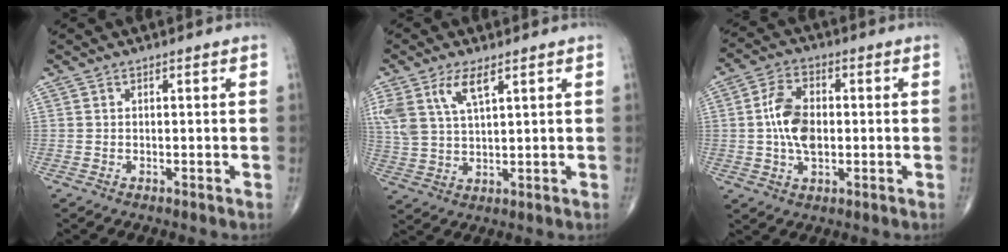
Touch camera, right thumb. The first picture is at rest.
{"total": 8.6, "force": [4.5, 3.4, 6.4], "torque": [-0.142, -0.010, 0.096]}
{"total": 9.3, "force": [0.0, 5.5, 7.5], "torque": [-0.131, 0.009, -0.003]}